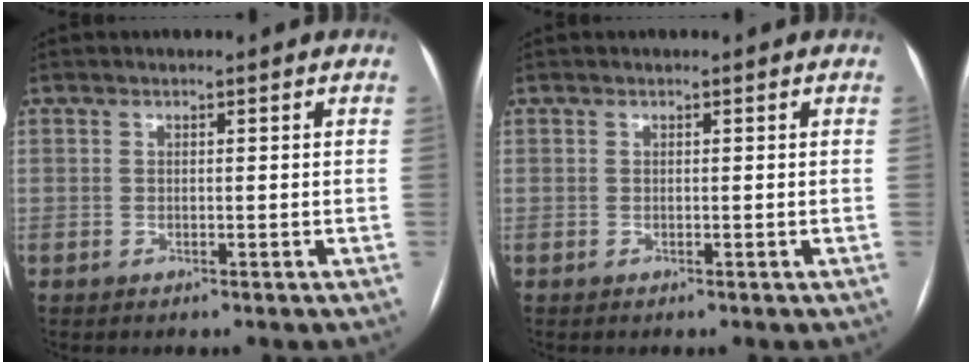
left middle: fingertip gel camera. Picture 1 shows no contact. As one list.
[{"total": 0.0}]